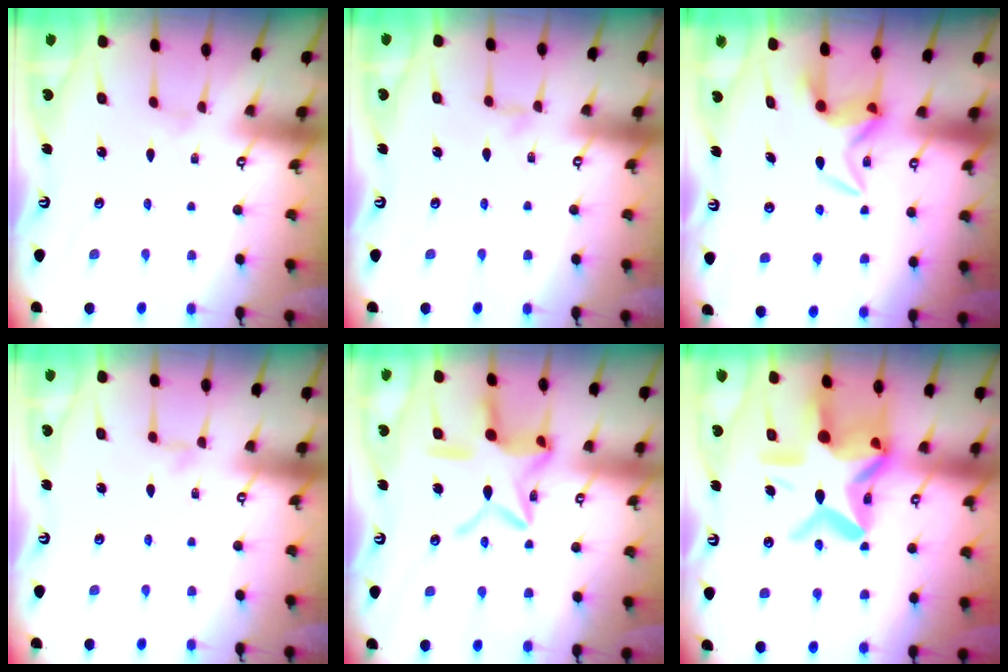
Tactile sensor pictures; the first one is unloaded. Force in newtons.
{"total": 0.8, "press": 0.8, "slide": 0.3}
{"total": 7.1, "press": 7.1, "slide": 0.3}
{"total": 0.8, "press": 0.8, "slide": 0.3}
{"total": 15.4, "press": 15.4, "slide": 1.3}
{"total": 20.8, "press": 20.6, "slide": 2.5}